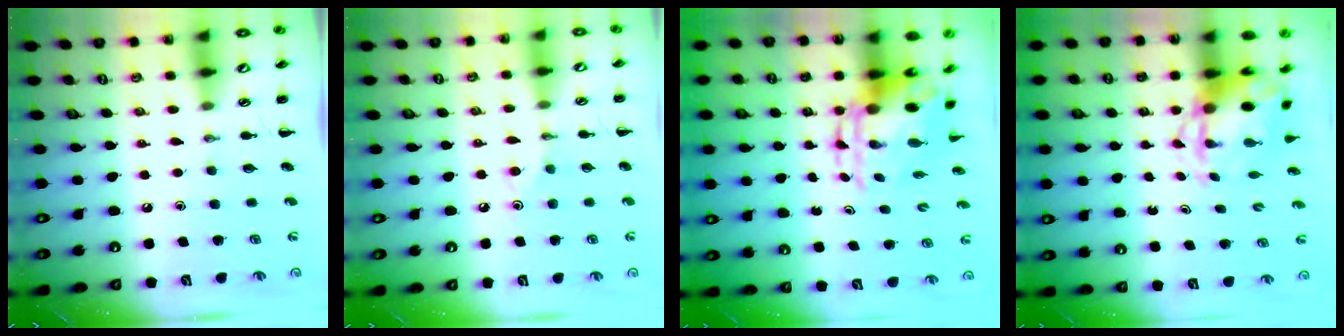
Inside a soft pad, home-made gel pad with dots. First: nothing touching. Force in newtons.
{"total": 3.9, "press": 3.8, "slide": 1.1}
{"total": 6.0, "press": 5.8, "slide": 1.3}
{"total": 5.4, "press": 5.3, "slide": 0.7}